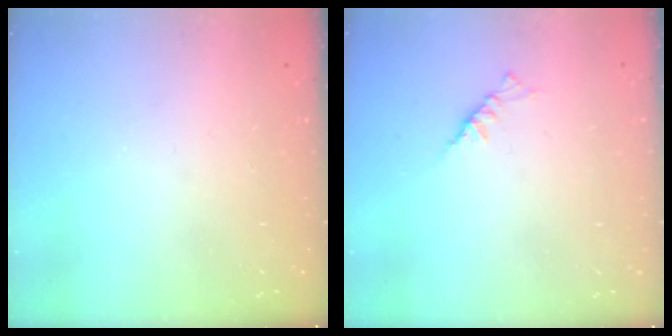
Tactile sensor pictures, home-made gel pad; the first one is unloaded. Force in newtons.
{"total": 2.3, "press": 2.2, "slide": 0.5}